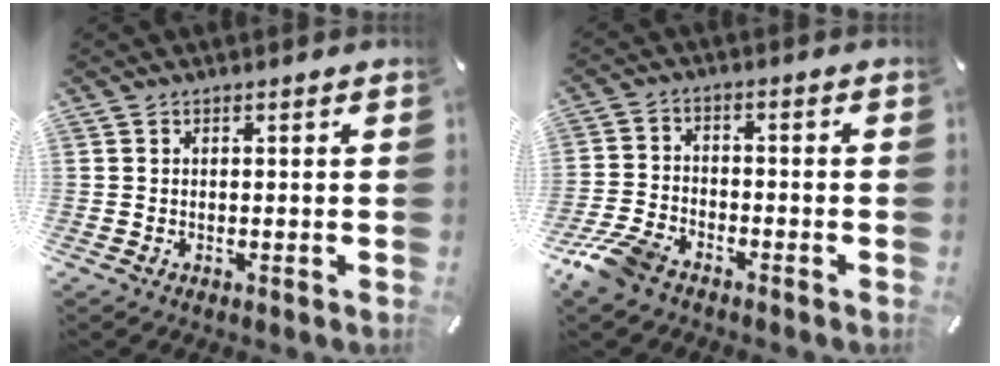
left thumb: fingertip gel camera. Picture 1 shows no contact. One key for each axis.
{"total": 8.1, "fx": -6.0, "fy": 3.8, "fz": 3.8, "tx": -0.094, "ty": 0.020, "tz": -0.119}